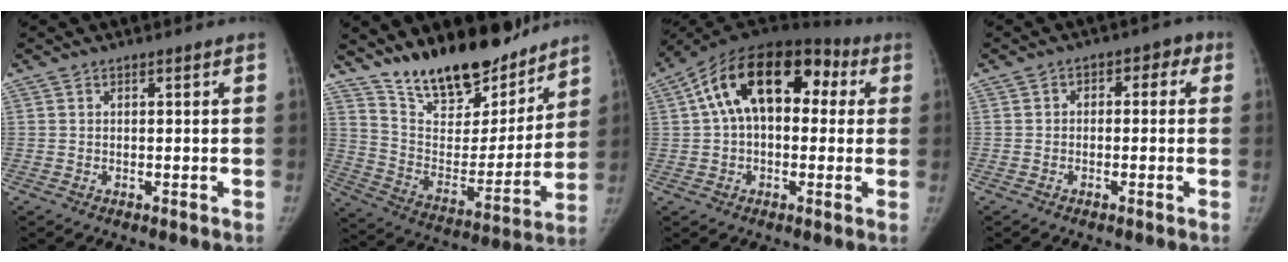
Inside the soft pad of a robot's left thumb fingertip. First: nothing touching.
{"total": 21.1, "force": [17.3, 8.0, 9.1], "torque": [-0.107, -0.106, 0.294]}
{"total": 18.7, "force": [4.3, 11.3, 14.3], "torque": [-0.199, 0.043, 0.052]}
{"total": 3.8, "force": [-0.1, 2.9, 2.4], "torque": [-0.001, 0.018, -0.016]}